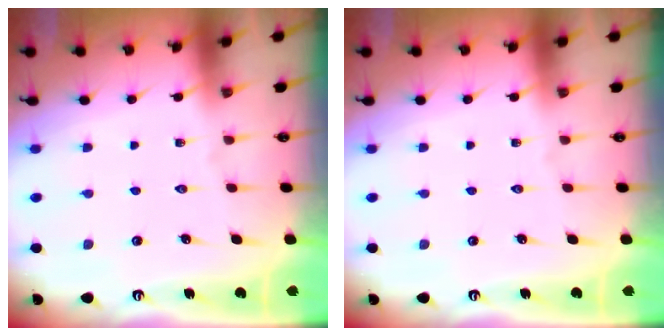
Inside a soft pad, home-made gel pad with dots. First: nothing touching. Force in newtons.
{"total": 0.0}